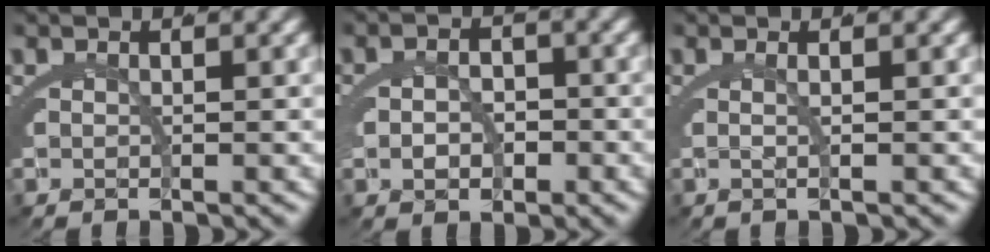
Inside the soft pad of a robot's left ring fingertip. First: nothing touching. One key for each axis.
{"total": 2.6, "fx": -0.8, "fy": 1.9, "fz": 1.6, "tx": -0.023, "ty": -0.008, "tz": -0.012}
{"total": 1.3, "fx": 0.2, "fy": -0.3, "fz": 1.2, "tx": -0.021, "ty": 0.003, "tz": 0.001}